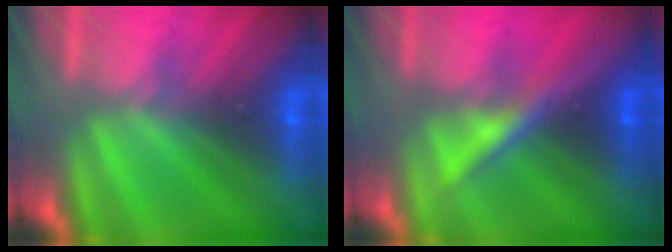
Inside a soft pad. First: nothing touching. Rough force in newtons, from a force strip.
{"total": 3.5}